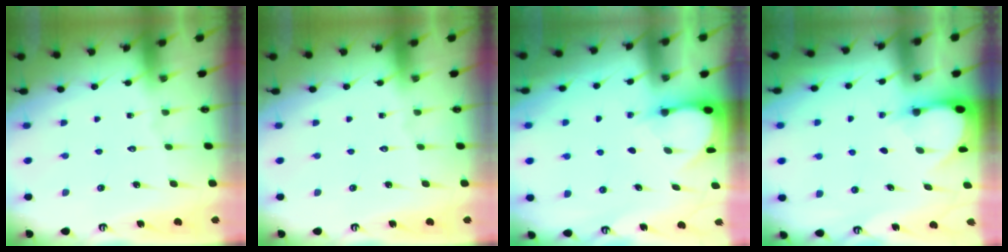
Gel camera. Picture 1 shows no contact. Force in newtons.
{"total": 0.0}
{"total": 3.2, "press": 3.2, "slide": 0.3}
{"total": 2.9, "press": 2.9, "slide": 0.3}